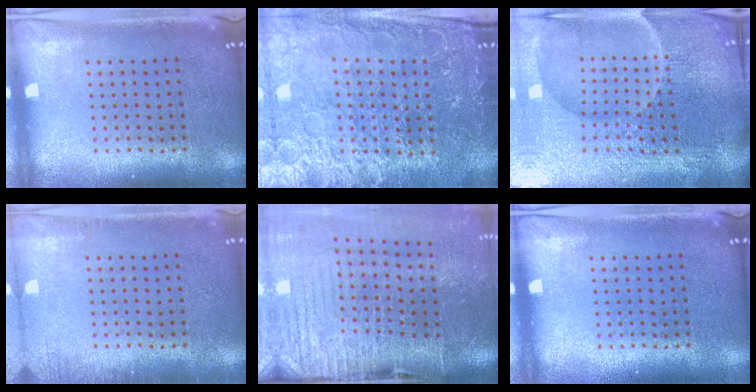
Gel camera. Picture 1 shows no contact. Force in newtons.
{"total": 4.6, "press": 4.3, "slide": 1.4}
{"total": 5.7, "press": 5.4, "slide": 2.0}
{"total": 1.2, "press": 1.2, "slide": 0.2}
{"total": 4.3, "press": 3.7, "slide": 2.2}
{"total": 0.0}